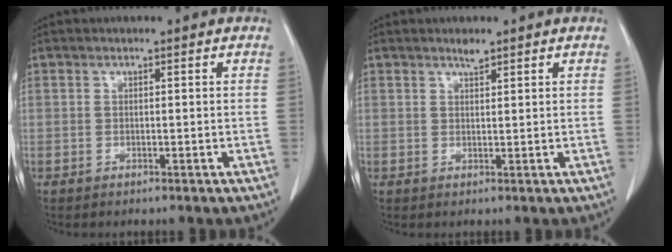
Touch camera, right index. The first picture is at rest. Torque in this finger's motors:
{"motor_torque": [0.09, 0.02, -0.01, 0.00]}